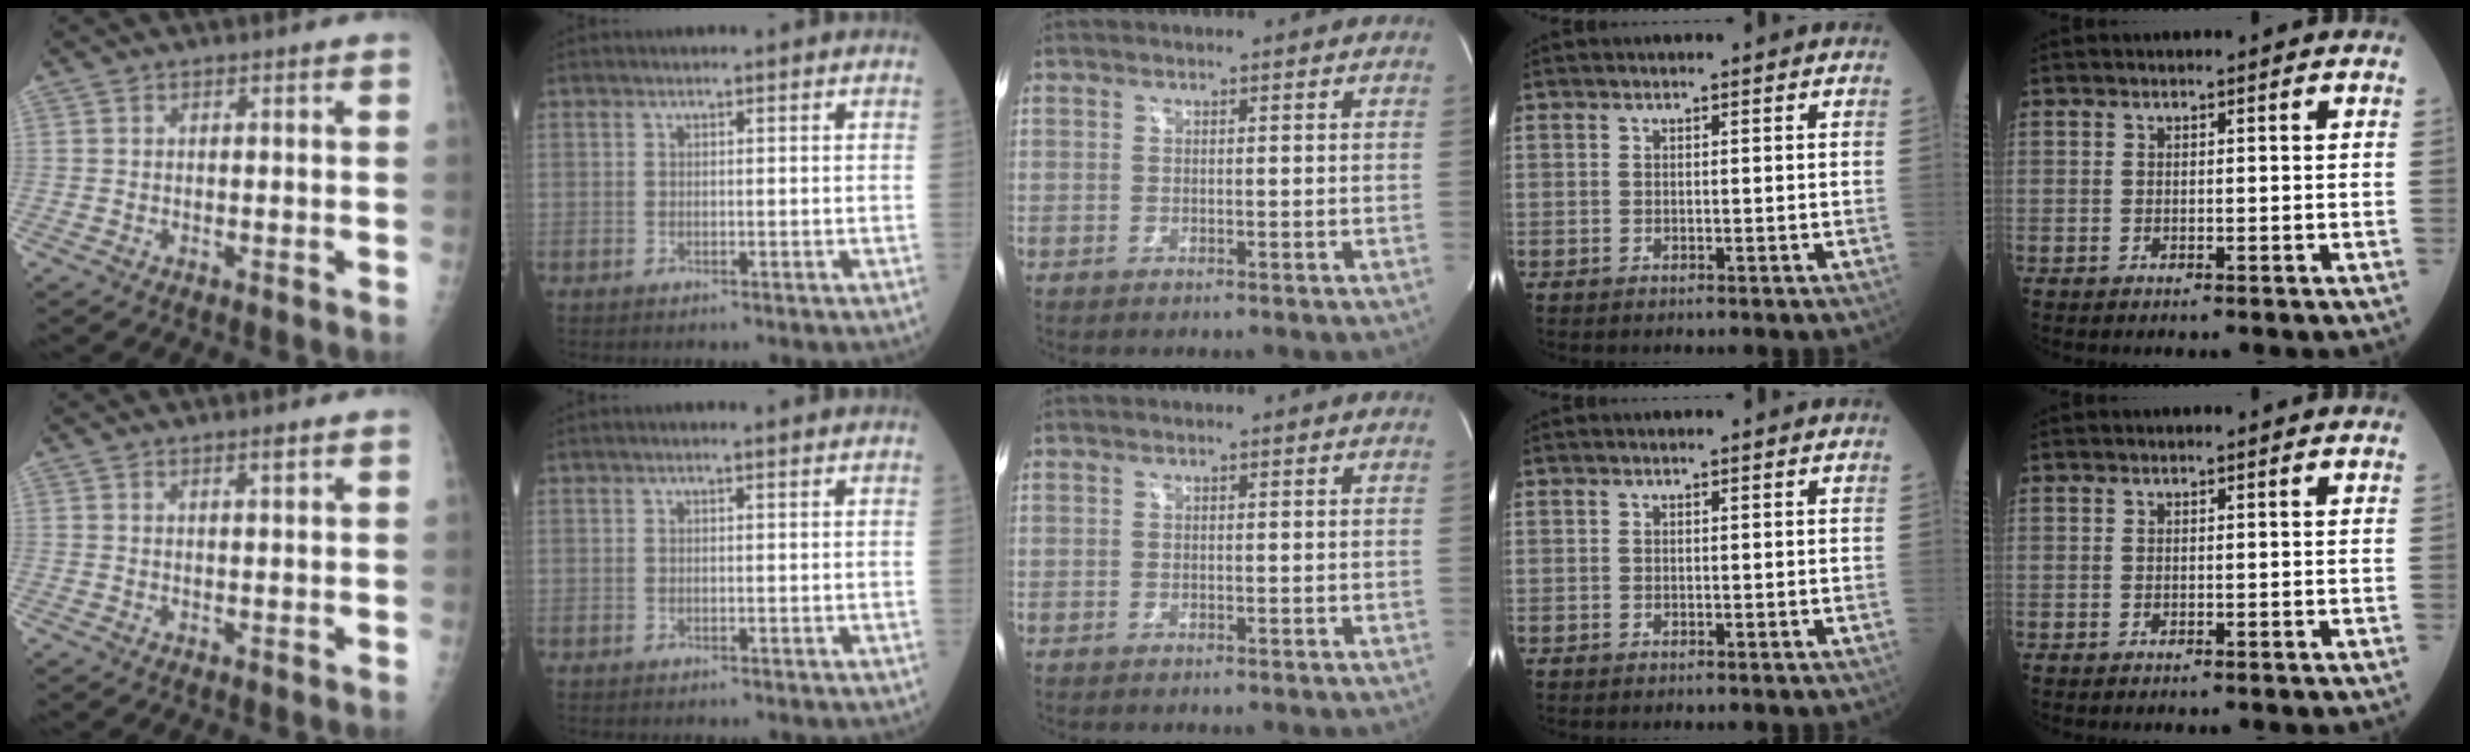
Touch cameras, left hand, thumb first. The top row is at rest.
{"thumb": {"total": 1.3, "force": [0.9, 0.1, 0.9], "torque": [-0.012, -0.005, 0.015]}, "index": {"total": 0.8, "force": [0.7, -0.1, 0.5], "torque": [-0.011, 0.005, 0.012]}}